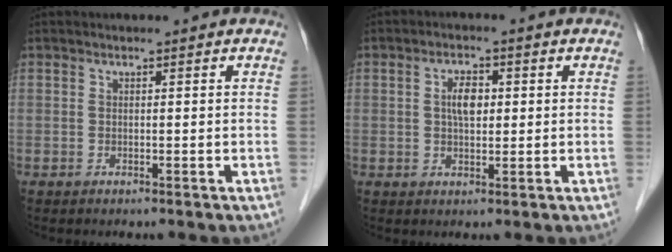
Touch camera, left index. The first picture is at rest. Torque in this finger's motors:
{"motor_torque": [0.30, 0.01, 0.21, 0.05]}